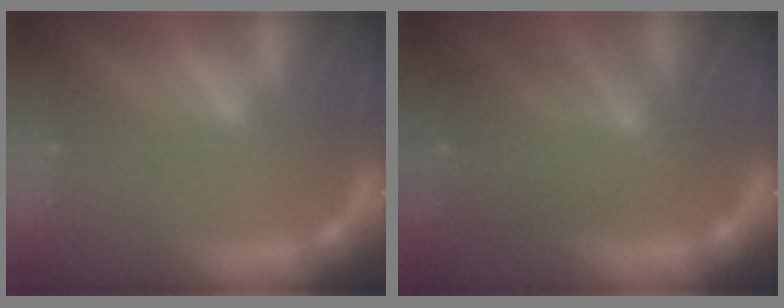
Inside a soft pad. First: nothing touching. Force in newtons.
{"total": 7.5}